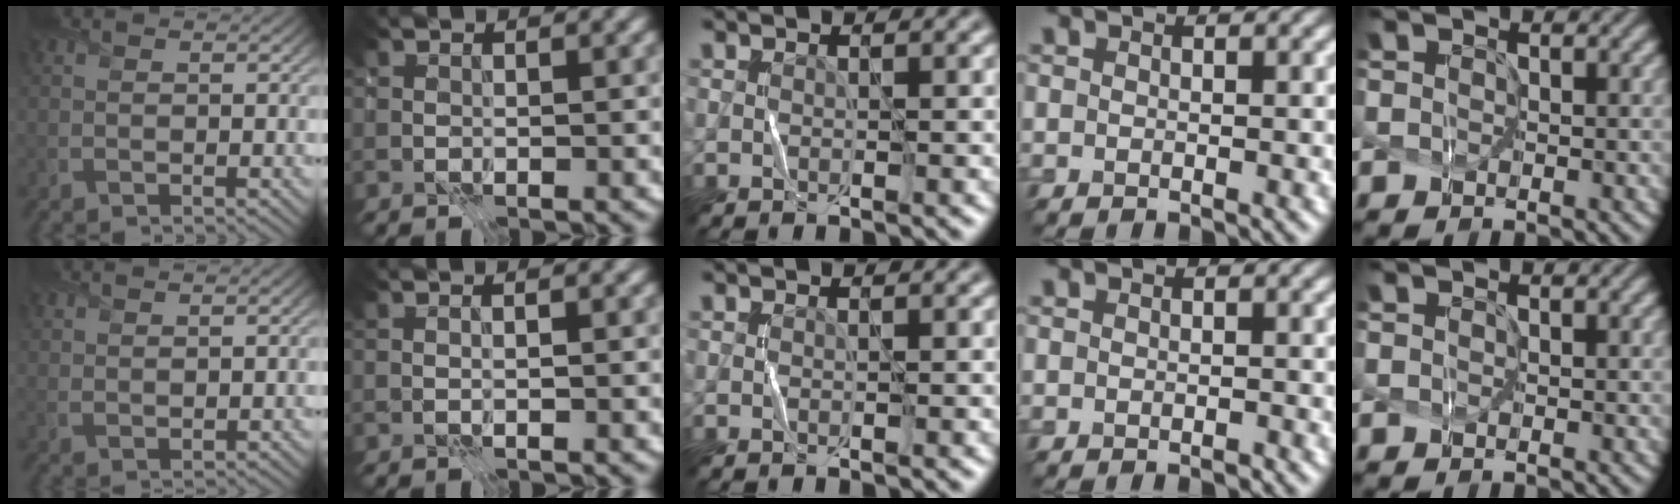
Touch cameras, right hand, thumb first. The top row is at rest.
{"thumb": {"total": 1.8, "force": [1.5, 0.3, 1.0], "torque": [-0.026, 0.001, 0.036]}, "index": {"total": 0.6, "force": [-0.2, 0.0, 0.6], "torque": [-0.010, -0.004, -0.005]}, "ring": {"total": 0.6, "force": [-0.5, 0.1, 0.3], "torque": [-0.003, 0.000, -0.007]}}